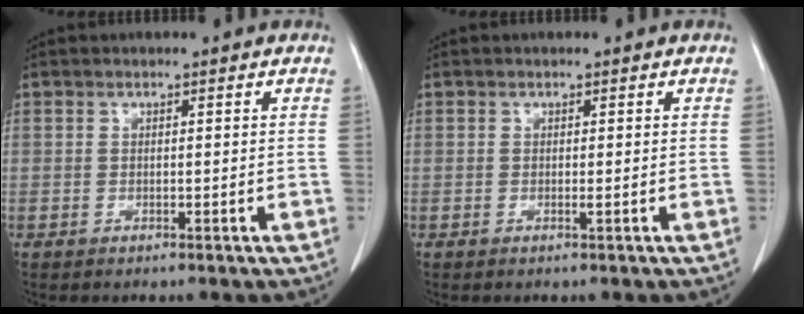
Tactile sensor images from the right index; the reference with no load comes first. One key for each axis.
{"total": 0.0}